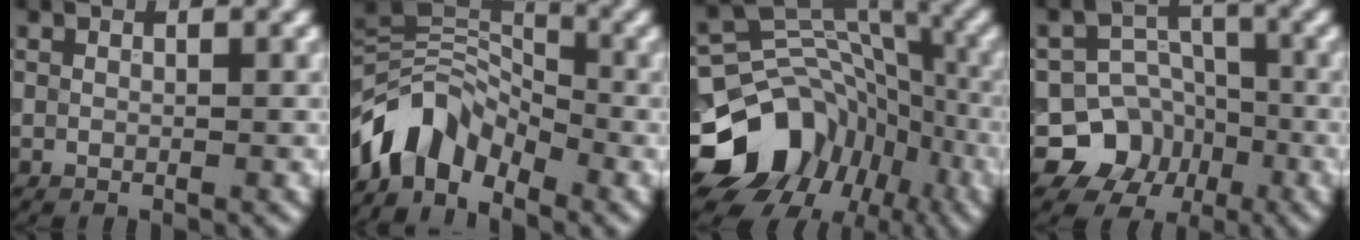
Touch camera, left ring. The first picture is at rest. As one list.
[{"total": 5.7, "force": [-3.6, 3.4, 2.9], "torque": [-0.031, 0.007, -0.080]}, {"total": 13.0, "force": [-6.3, 10.2, 5.0], "torque": [-0.106, 0.014, -0.098]}, {"total": 9.2, "force": [-4.3, 8.0, 1.5], "torque": [-0.003, -0.003, -0.096]}]